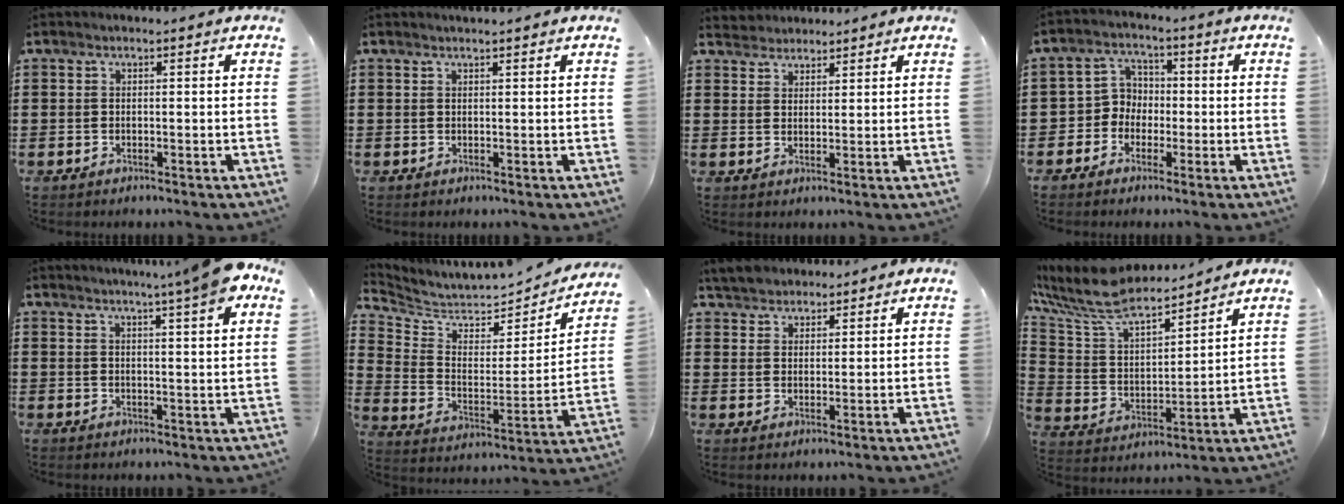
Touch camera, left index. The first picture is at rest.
{"total": 0.7, "force": [0.7, 0.1, 0.1], "torque": [-0.002, 0.000, 0.014]}
{"total": 2.8, "force": [2.6, 1.0, -0.7], "torque": [0.003, 0.002, 0.050]}
{"total": 4.7, "force": [-1.5, 4.3, 0.8], "torque": [-0.041, 0.011, -0.036]}
{"total": 6.6, "force": [5.1, -0.5, 4.1], "torque": [-0.070, -0.019, 0.085]}
{"total": 4.5, "force": [4.3, 1.2, 0.5], "torque": [-0.042, -0.045, 0.071]}
{"total": 4.0, "force": [3.8, 1.4, 0.0], "torque": [-0.018, -0.003, 0.070]}
{"total": 9.1, "force": [8.2, 2.5, 3.1], "torque": [-0.103, -0.054, 0.141]}